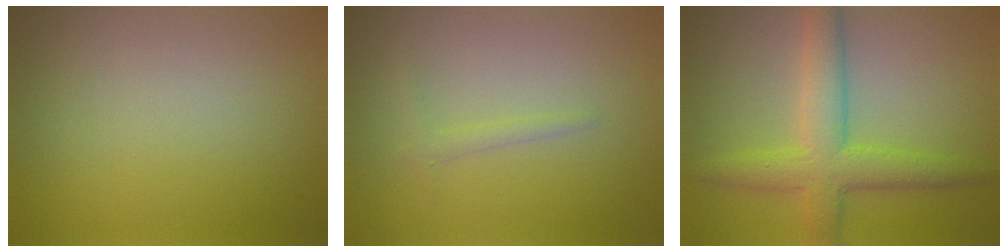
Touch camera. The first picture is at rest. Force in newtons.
{"total": 1.0, "press": 1.0, "slide": 0.1}
{"total": 5.5, "press": 5.5, "slide": 0.1}